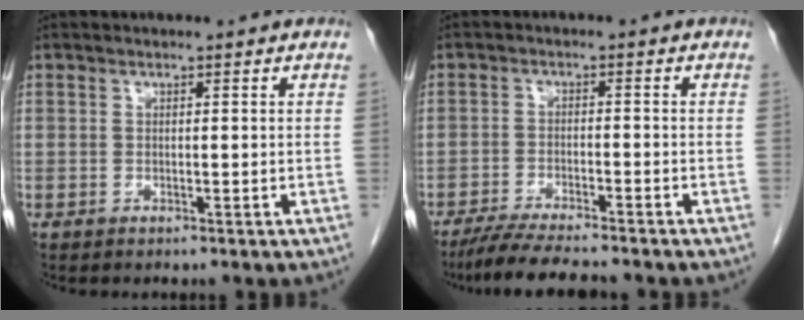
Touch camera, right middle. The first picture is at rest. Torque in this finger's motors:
{"motor_torque": [0.36, -0.23, 0.08, 0.04]}